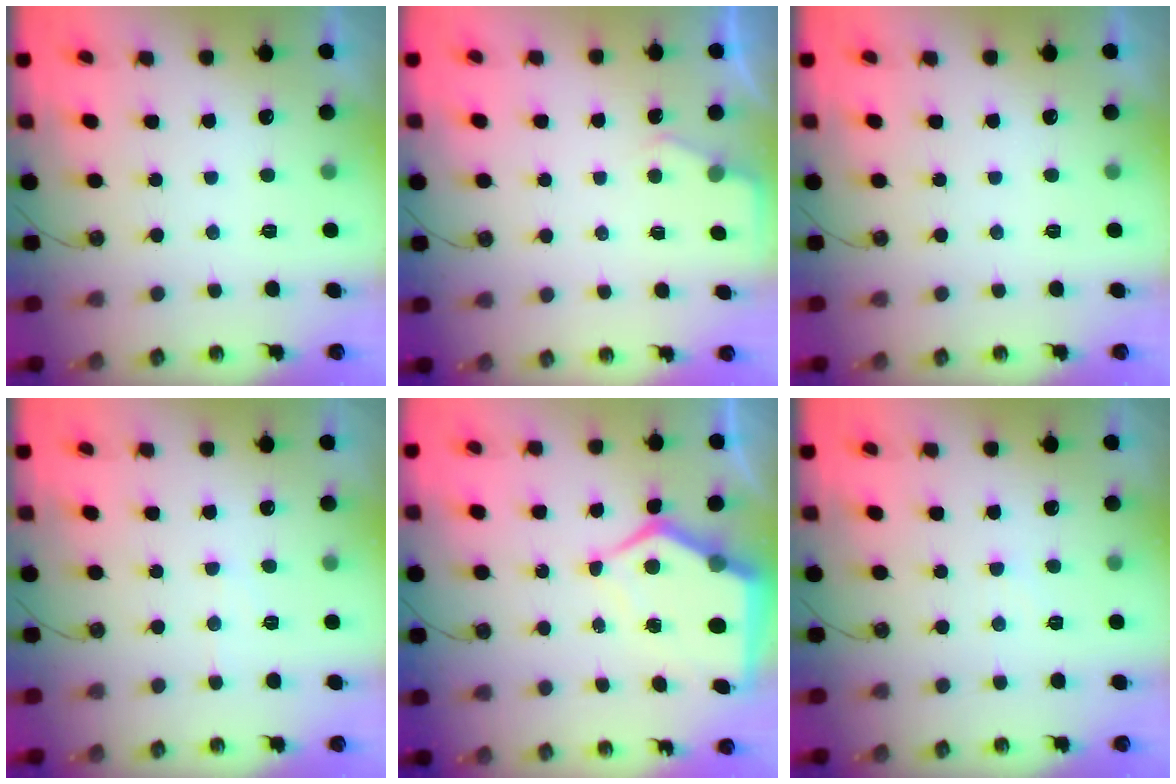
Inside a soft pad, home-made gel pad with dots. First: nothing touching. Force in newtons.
{"total": 2.8, "press": 2.7, "slide": 0.4}
{"total": 0.0}
{"total": 5.8, "press": 5.7, "slide": 1.0}
{"total": 10.2, "press": 10.1, "slide": 1.1}
{"total": 3.2, "press": 3.1, "slide": 0.5}